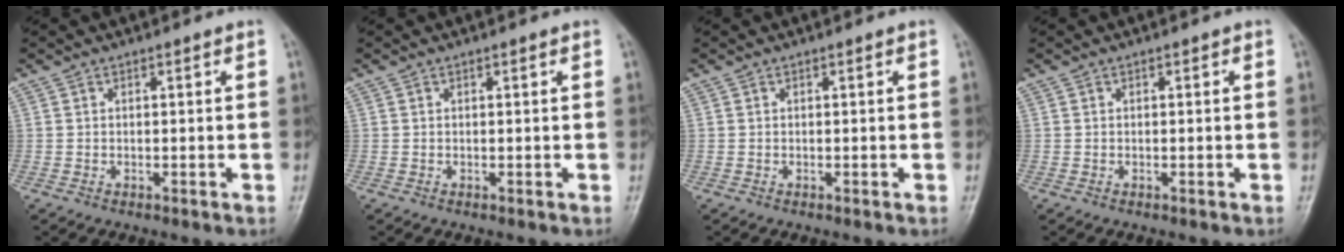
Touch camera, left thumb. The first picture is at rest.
{"total": 0.0}
{"total": 0.0}
{"total": 0.0}